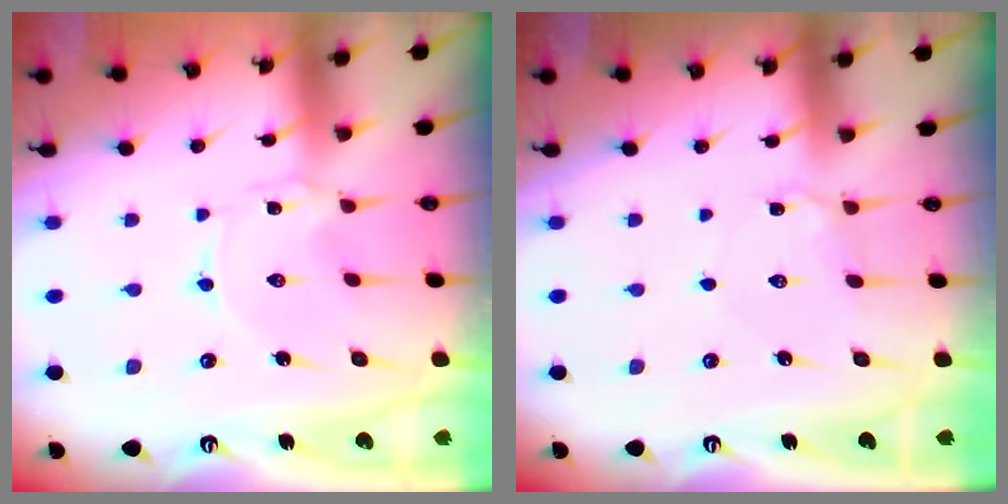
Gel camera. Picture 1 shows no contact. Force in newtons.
{"total": 4.6, "press": 4.6, "slide": 0.5}